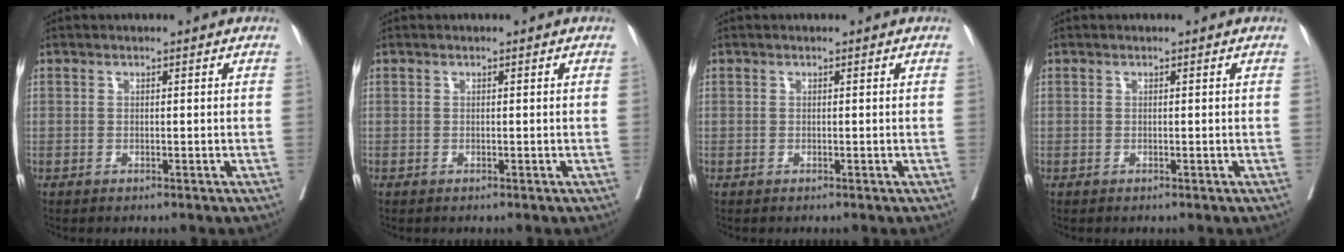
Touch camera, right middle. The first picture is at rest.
{"total": 0.0}
{"total": 0.0}
{"total": 0.0}